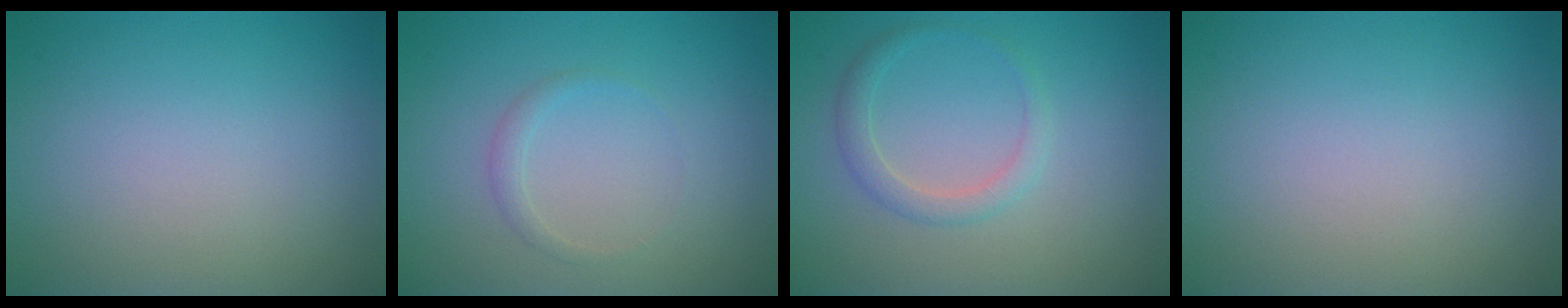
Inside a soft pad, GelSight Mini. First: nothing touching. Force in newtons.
{"total": 1.0, "press": 1.0, "slide": 0.1}
{"total": 1.7, "press": 1.7, "slide": 0.1}
{"total": 0.0}